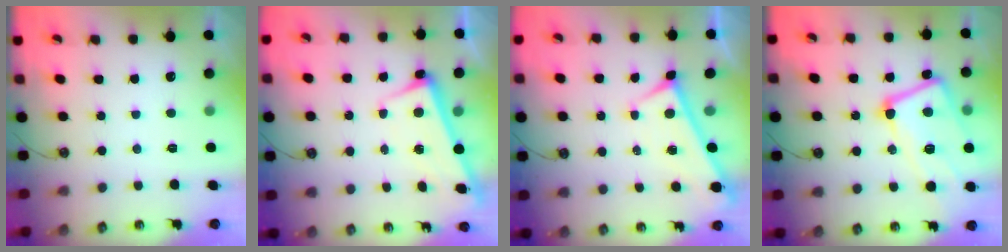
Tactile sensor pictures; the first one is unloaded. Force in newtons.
{"total": 2.6, "press": 2.5, "slide": 0.6}
{"total": 0.0}
{"total": 9.0, "press": 8.9, "slide": 1.7}